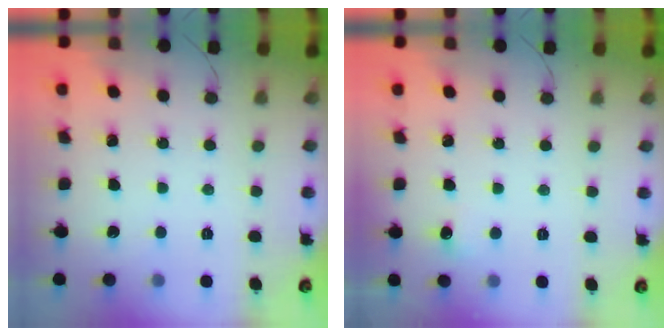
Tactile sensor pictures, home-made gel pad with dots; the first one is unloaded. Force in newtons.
{"total": 11.1, "press": 3.0, "slide": 10.7}